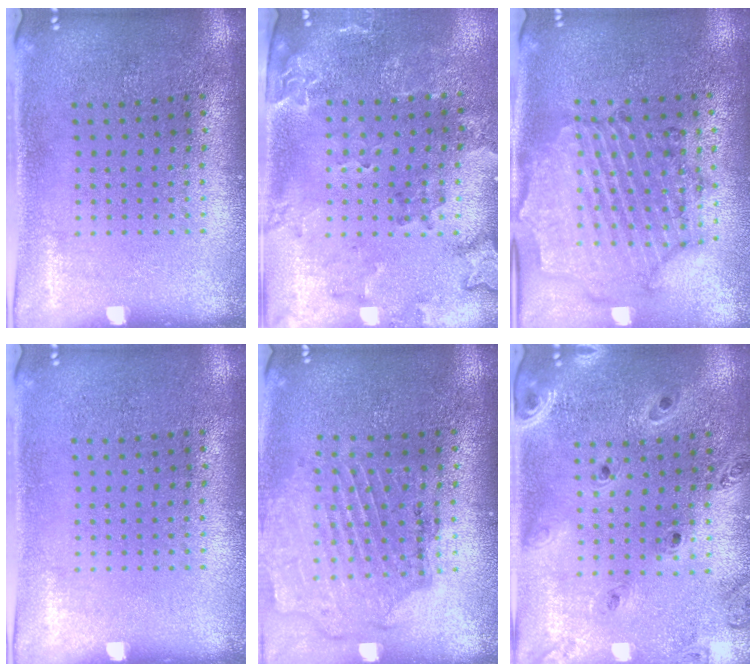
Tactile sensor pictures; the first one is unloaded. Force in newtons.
{"total": 1.9, "press": 1.7, "slide": 0.8}
{"total": 1.6, "press": 1.6, "slide": 0.3}
{"total": 0.0}
{"total": 1.6, "press": 1.6, "slide": 0.3}
{"total": 1.3, "press": 1.3, "slide": 0.2}